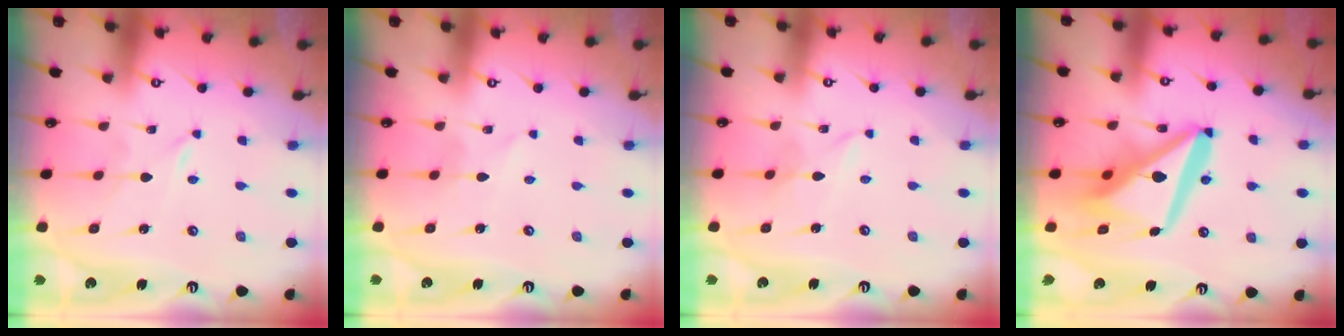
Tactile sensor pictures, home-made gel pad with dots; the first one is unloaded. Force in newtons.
{"total": 1.7, "press": 1.7, "slide": 0.2}
{"total": 2.5, "press": 2.5, "slide": 0.2}
{"total": 17.1, "press": 16.9, "slide": 2.2}